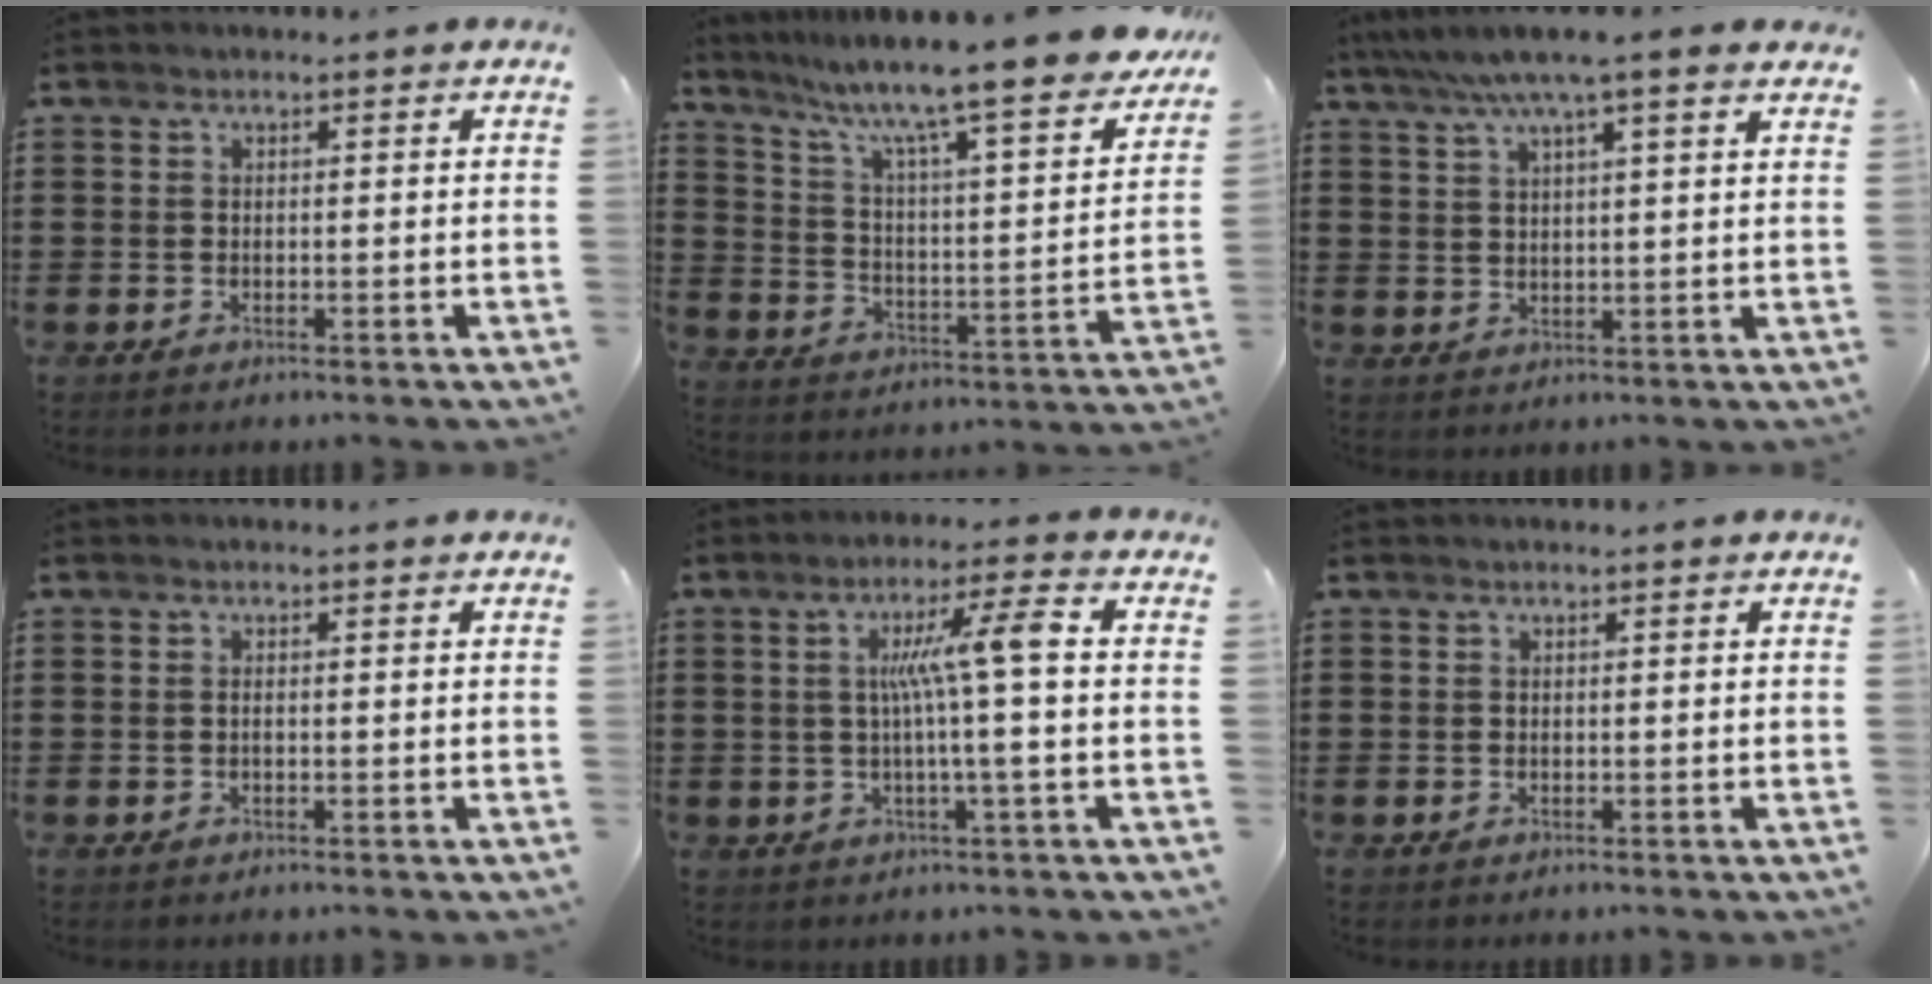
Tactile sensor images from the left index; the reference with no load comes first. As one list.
[{"total": 10.3, "force": [8.5, -0.1, 5.8], "torque": [-0.138, -0.069, 0.132]}, {"total": 6.3, "force": [4.8, 0.1, 4.1], "torque": [-0.092, -0.011, 0.082]}, {"total": 0.6, "force": [-0.1, 0.1, 0.5], "torque": [-0.010, -0.002, -0.002]}, {"total": 7.9, "force": [0.4, -0.2, 7.9], "torque": [-0.148, 0.005, -0.003]}, {"total": 0.0}]